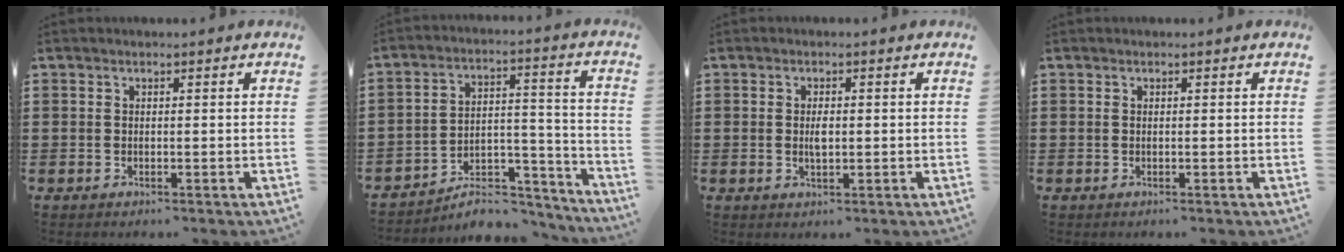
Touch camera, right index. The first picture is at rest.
{"total": 7.3, "force": [-6.4, 2.6, 2.4], "torque": [-0.032, 0.019, -0.119]}
{"total": 2.2, "force": [0.0, 0.9, 2.0], "torque": [-0.039, 0.002, -0.002]}
{"total": 0.0}